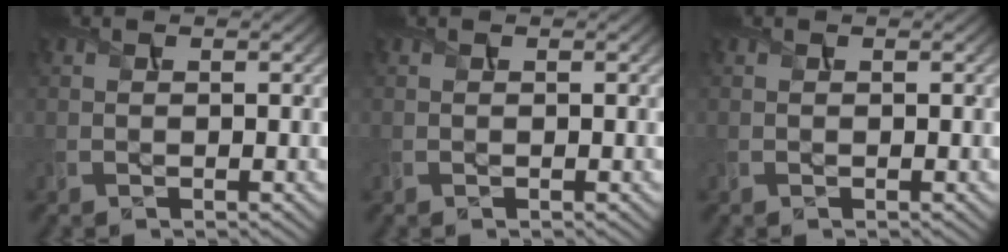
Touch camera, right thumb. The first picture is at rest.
{"total": 0.0}
{"total": 0.0}